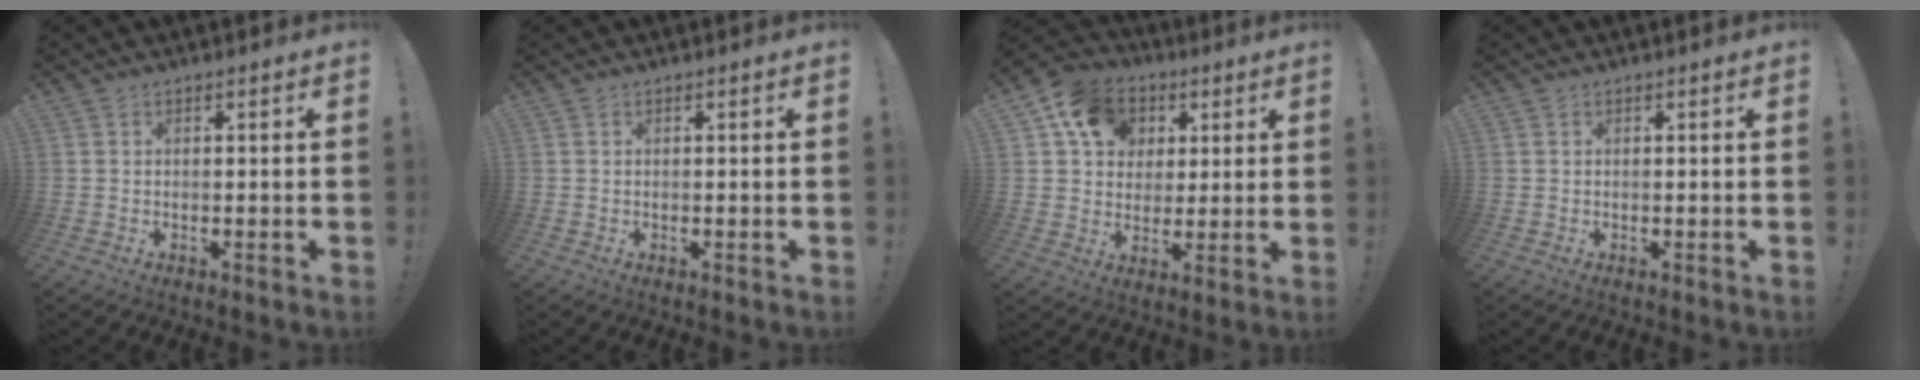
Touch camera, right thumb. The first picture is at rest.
{"total": 0.0}
{"total": 14.0, "force": [5.3, 11.5, 5.8], "torque": [-0.077, -0.016, 0.104]}
{"total": 0.0}